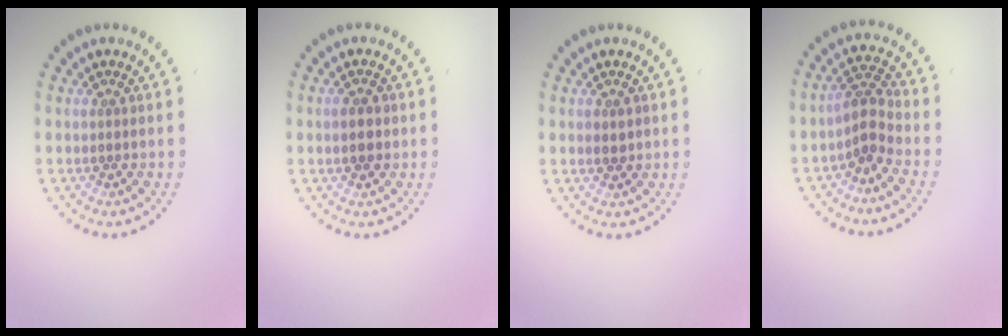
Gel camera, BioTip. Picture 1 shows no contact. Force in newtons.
{"total": 1.8, "press": 1.8, "slide": 0.3}
{"total": 1.2, "press": 1.2, "slide": 0.1}
{"total": 2.4, "press": 2.1, "slide": 1.2}